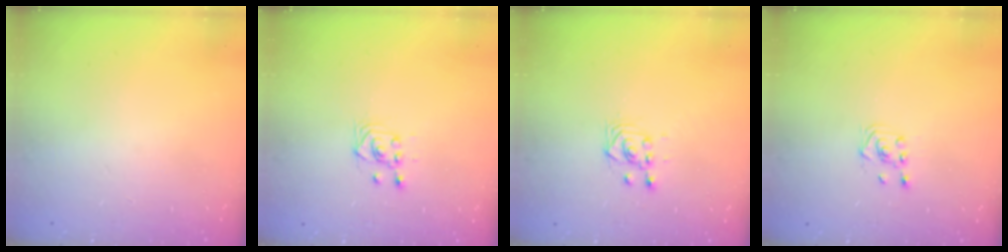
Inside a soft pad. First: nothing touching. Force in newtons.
{"total": 4.2, "press": 3.9, "slide": 1.7}
{"total": 2.9, "press": 2.9, "slide": 0.6}
{"total": 2.3, "press": 2.2, "slide": 0.8}